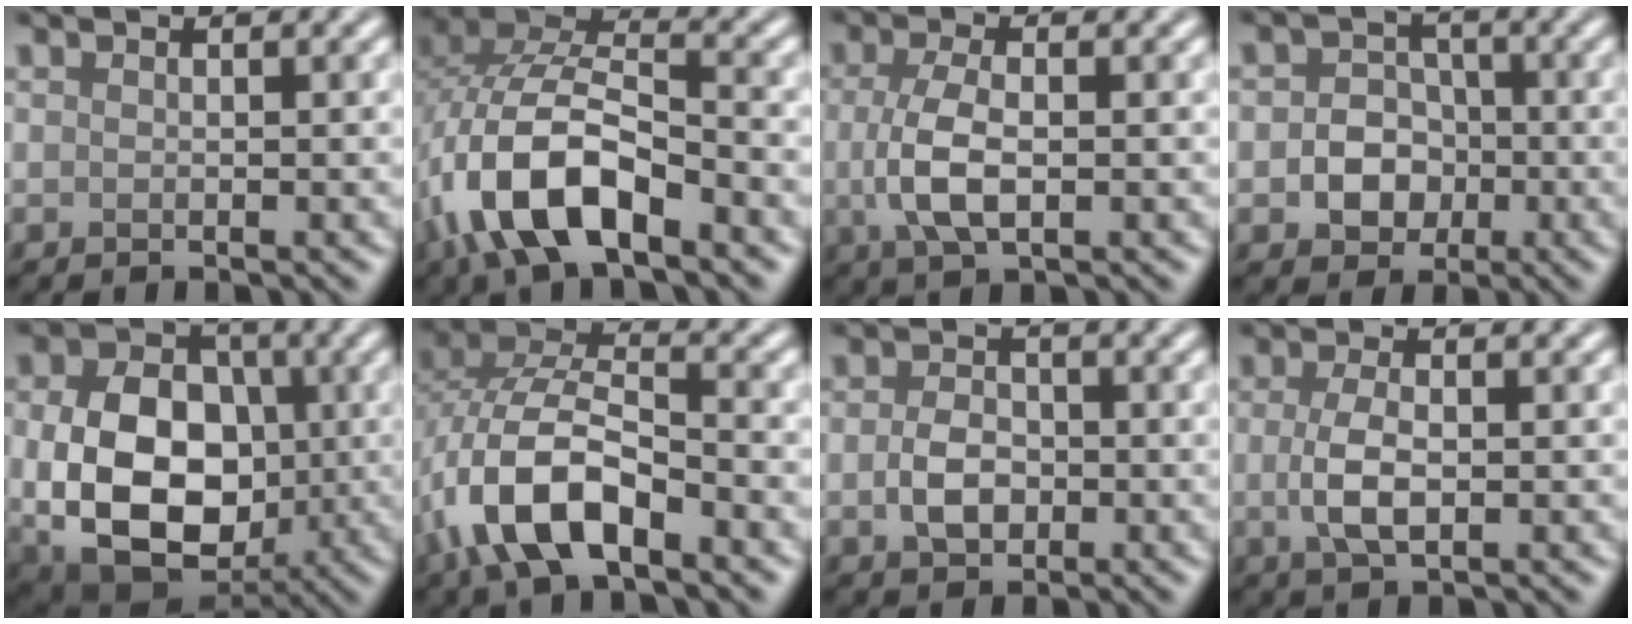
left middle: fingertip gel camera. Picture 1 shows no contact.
{"total": 10.1, "force": [-4.8, 4.5, 7.7], "torque": [-0.158, 0.014, -0.096]}
{"total": 4.1, "force": [-0.2, 1.7, 3.7], "torque": [-0.089, -0.001, -0.005]}
{"total": 3.9, "force": [-1.0, 3.3, 1.9], "torque": [-0.007, 0.000, -0.029]}
{"total": 12.4, "force": [-1.1, 9.0, 8.4], "torque": [-0.148, -0.021, -0.010]}
{"total": 8.9, "force": [-3.8, 4.2, 6.8], "torque": [-0.145, 0.009, -0.081]}
{"total": 2.8, "force": [-0.5, 2.0, 1.9], "torque": [-0.039, -0.001, -0.014]}
{"total": 3.2, "force": [-0.2, 1.3, 2.9], "torque": [-0.065, -0.002, -0.003]}